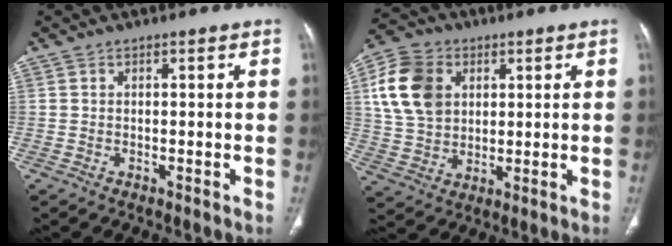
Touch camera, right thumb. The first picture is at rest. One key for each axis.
{"total": 13.6, "fx": 3.8, "fy": 10.4, "fz": 7.8, "tx": -0.132, "ty": 0.001, "tz": 0.070}